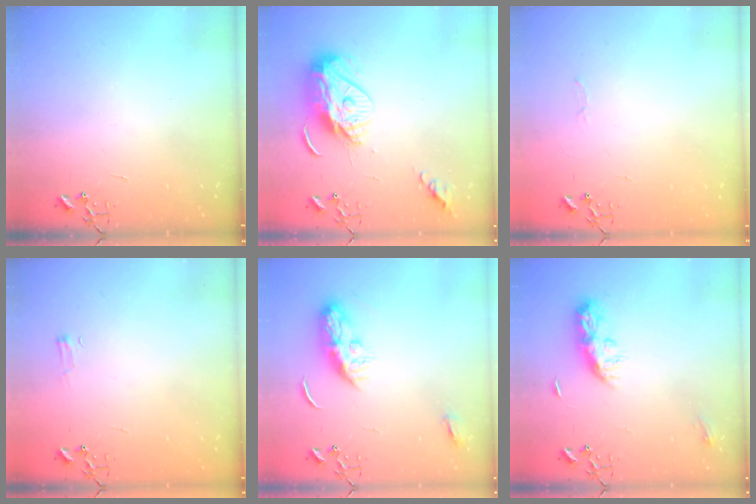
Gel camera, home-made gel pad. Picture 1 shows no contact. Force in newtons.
{"total": 12.3, "press": 12.2, "slide": 1.1}
{"total": 2.5, "press": 2.5, "slide": 0.4}
{"total": 4.4, "press": 4.3, "slide": 0.5}
{"total": 9.3, "press": 9.3, "slide": 0.1}
{"total": 8.7, "press": 8.7, "slide": 0.4}